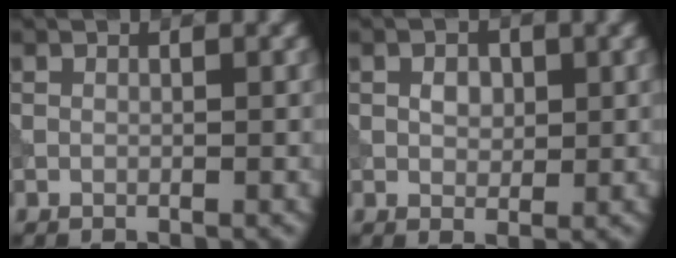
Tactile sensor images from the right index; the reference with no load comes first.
{"total": 1.8, "force": [0.3, 1.3, 1.1], "torque": [-0.022, -0.003, 0.006]}